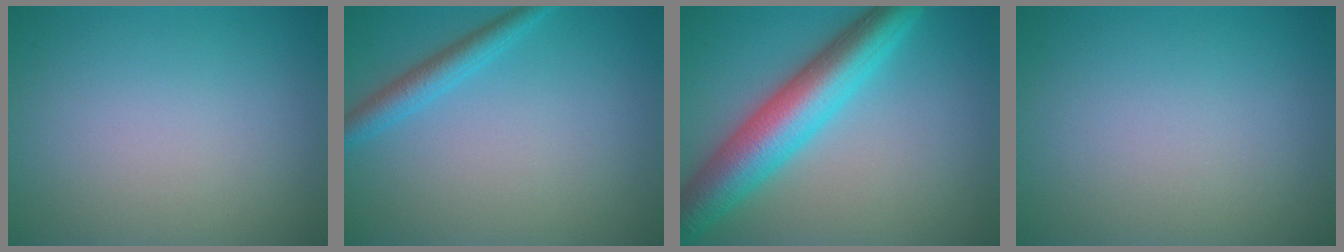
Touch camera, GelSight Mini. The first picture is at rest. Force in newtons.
{"total": 2.4, "press": 2.4, "slide": 0.1}
{"total": 8.1, "press": 8.1, "slide": 0.3}
{"total": 0.0}